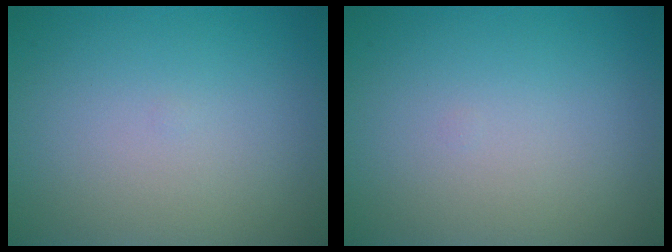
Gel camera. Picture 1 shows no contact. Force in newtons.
{"total": 0.0}